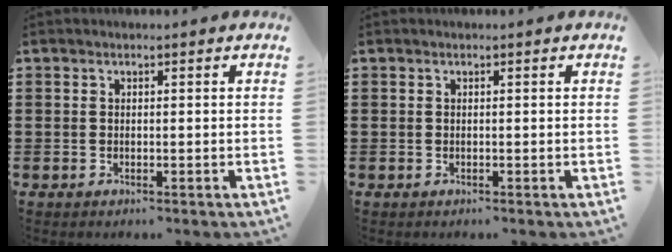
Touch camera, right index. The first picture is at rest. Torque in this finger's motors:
{"motor_torque": [0.00, 0.00, 0.00, 0.00]}